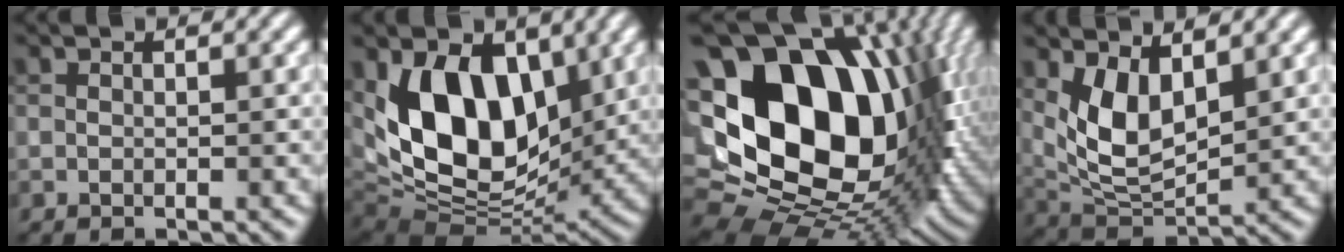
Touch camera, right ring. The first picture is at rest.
{"total": 11.3, "force": [2.6, 7.1, 8.4], "torque": [-0.142, -0.012, 0.035]}
{"total": 21.5, "force": [4.4, 15.0, 14.8], "torque": [-0.261, 0.009, 0.107]}
{"total": 5.7, "force": [2.1, 2.9, 4.5], "torque": [-0.095, -0.012, 0.048]}